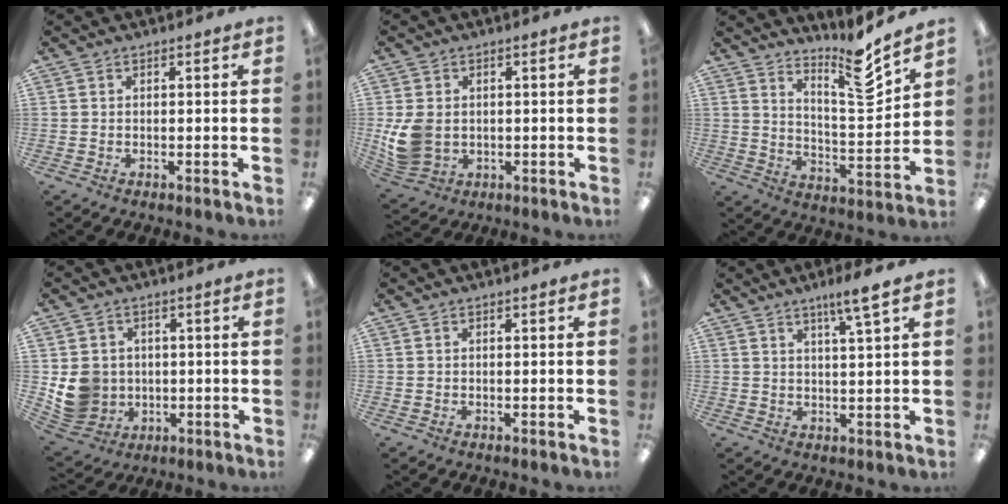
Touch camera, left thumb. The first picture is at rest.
{"total": 8.1, "force": [-0.1, 6.5, 4.9], "torque": [-0.112, 0.005, 0.003]}
{"total": 12.7, "force": [9.8, 2.6, 7.7], "torque": [-0.105, -0.069, 0.160]}
{"total": 8.6, "force": [0.0, 8.1, 2.7], "torque": [-0.070, 0.008, 0.013]}
{"total": 0.0}
{"total": 5.3, "force": [3.7, -0.3, 3.8], "torque": [-0.068, -0.014, 0.058]}